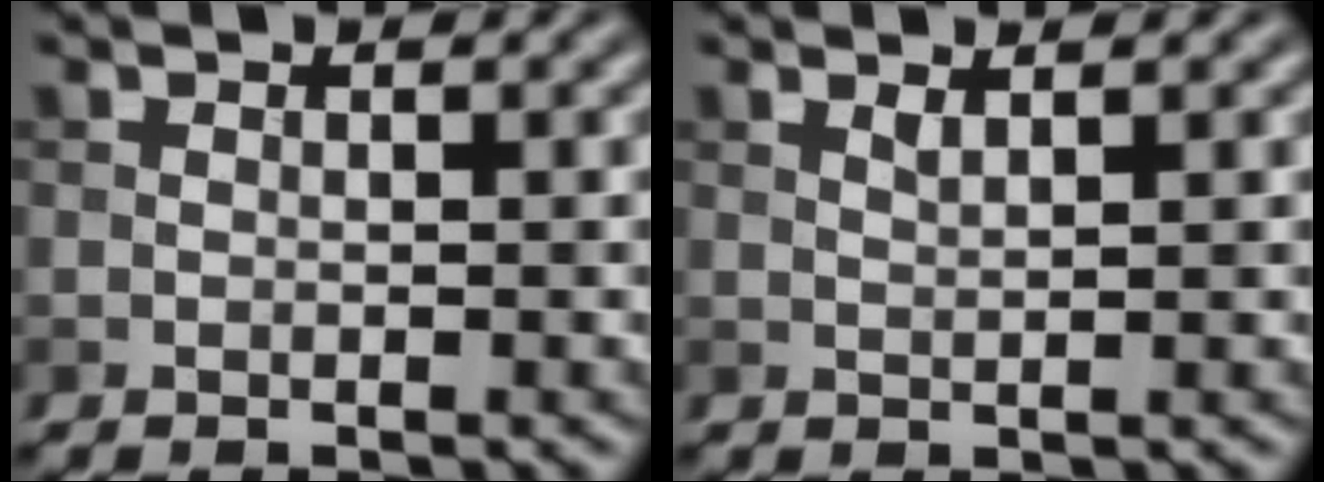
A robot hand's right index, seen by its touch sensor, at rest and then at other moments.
{"total": 0.9, "force": [0.7, 0.1, 0.7], "torque": [-0.013, 0.003, 0.011]}